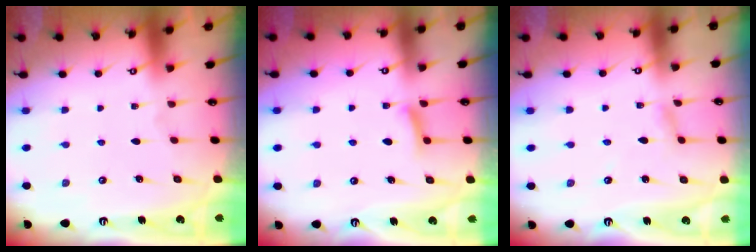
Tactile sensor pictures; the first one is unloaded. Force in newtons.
{"total": 5.5, "press": 5.4, "slide": 0.7}
{"total": 2.4, "press": 2.4, "slide": 0.1}